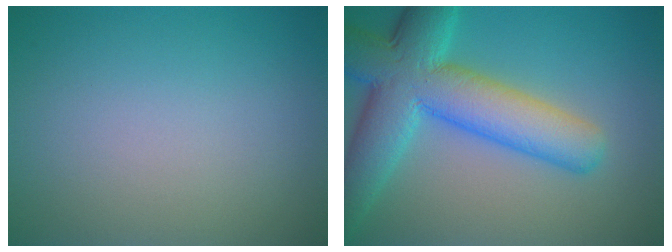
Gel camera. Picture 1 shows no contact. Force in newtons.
{"total": 10.0, "press": 10.0, "slide": 0.8}